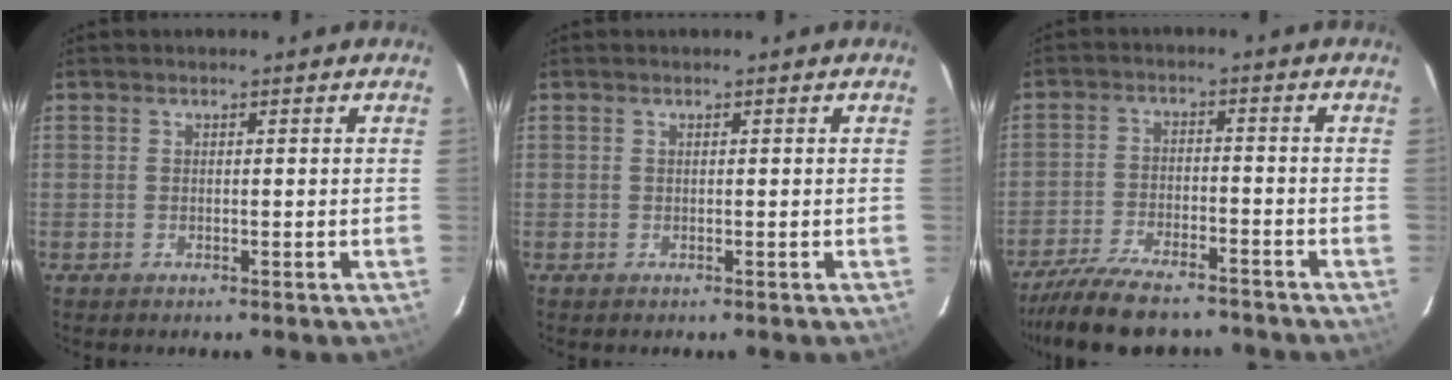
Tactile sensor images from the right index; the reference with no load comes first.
{"total": 0.0}
{"total": 14.2, "force": [-12.2, 4.0, 6.1], "torque": [-0.139, -0.013, -0.199]}